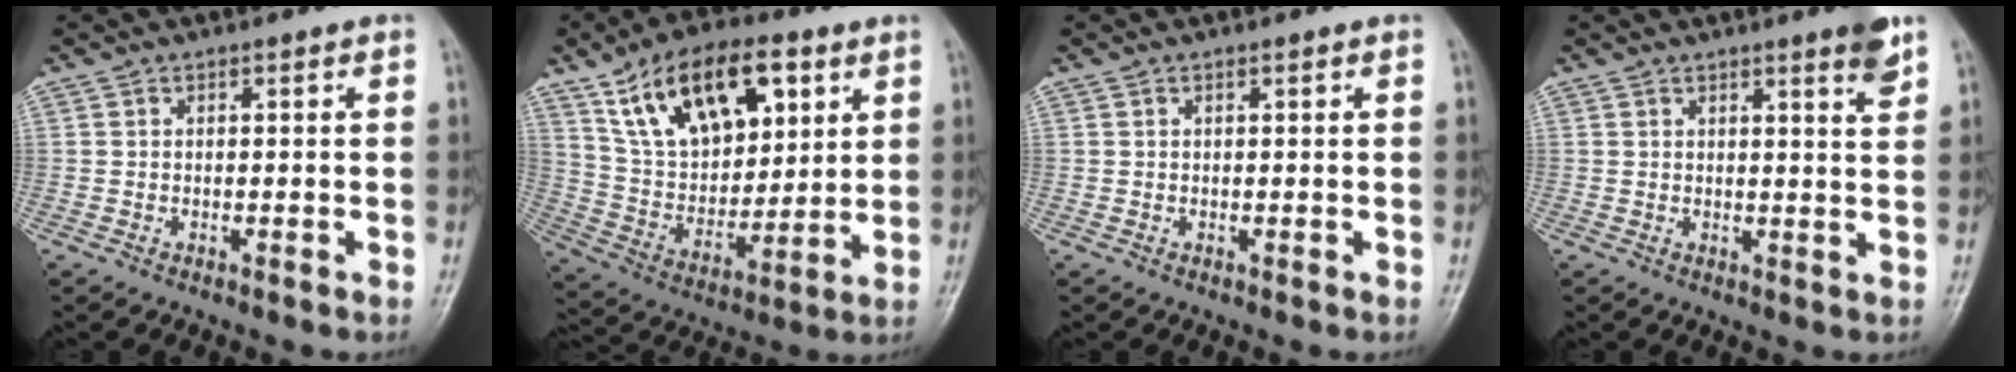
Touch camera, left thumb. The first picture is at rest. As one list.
[{"total": 20.4, "force": [9.7, 11.0, 14.1], "torque": [-0.192, -0.030, 0.178]}, {"total": 0.0}, {"total": 2.2, "force": [1.5, 0.1, 1.7], "torque": [-0.022, -0.009, 0.020]}]